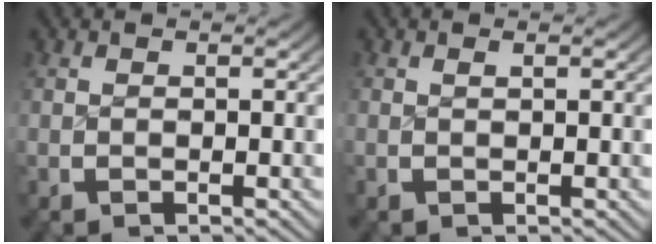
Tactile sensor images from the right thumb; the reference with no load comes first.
{"total": 0.0}